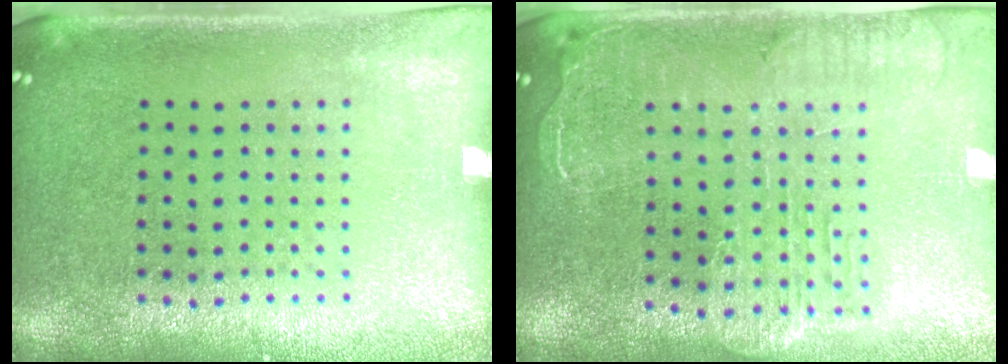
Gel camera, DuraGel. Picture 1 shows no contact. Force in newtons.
{"total": 2.5, "press": 2.1, "slide": 1.3}